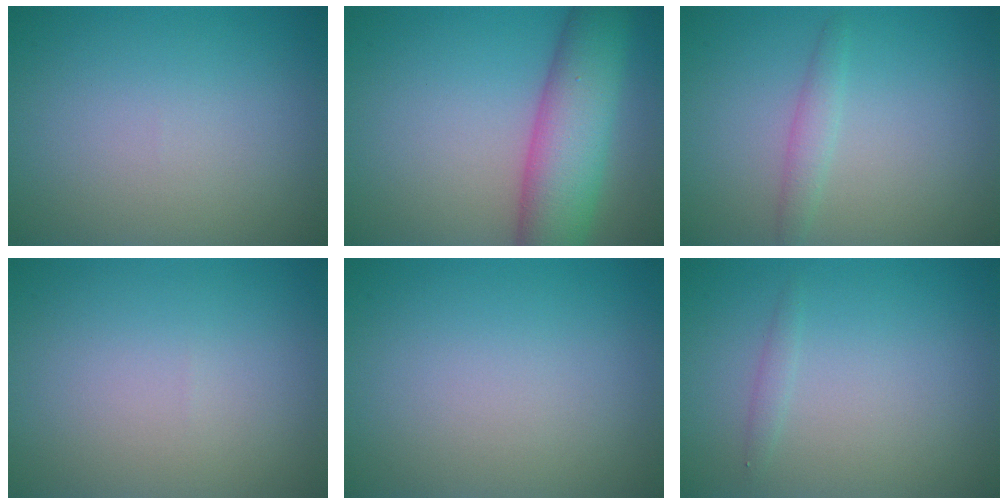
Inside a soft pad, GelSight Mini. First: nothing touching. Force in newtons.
{"total": 8.5, "press": 8.5, "slide": 0.3}
{"total": 1.5, "press": 1.5, "slide": 0.0}
{"total": 0.0}
{"total": 0.0}
{"total": 0.7, "press": 0.7, "slide": 0.0}